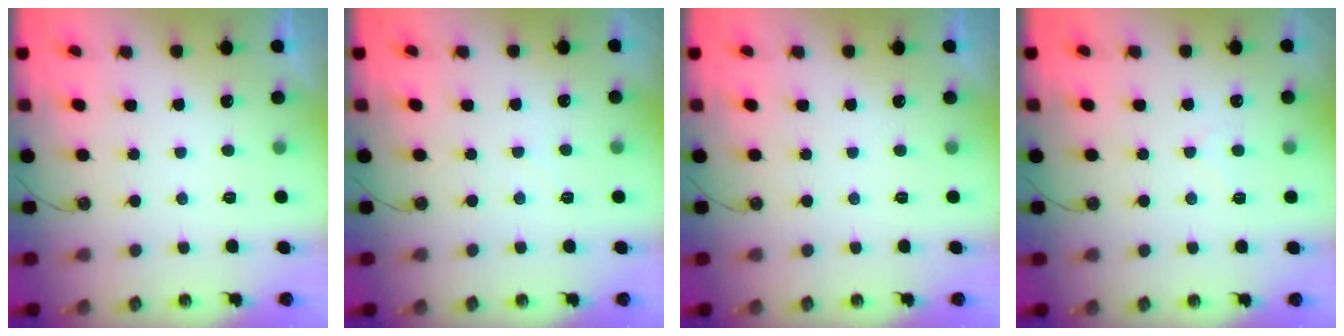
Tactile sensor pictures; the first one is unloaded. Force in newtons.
{"total": 2.6, "press": 2.6, "slide": 0.4}
{"total": 0.0}
{"total": 4.0, "press": 4.0, "slide": 0.5}